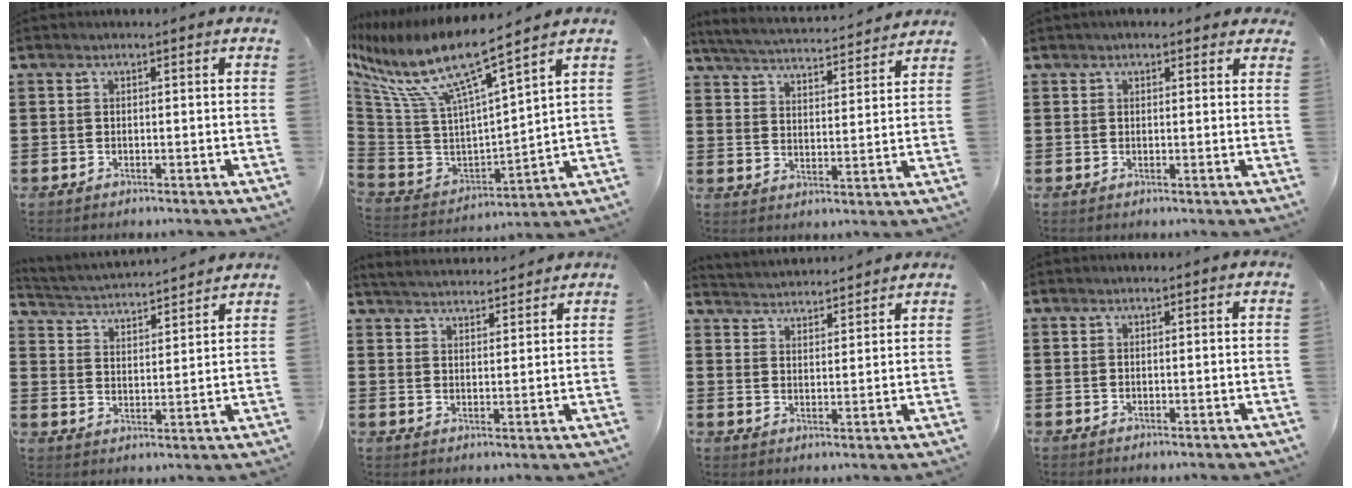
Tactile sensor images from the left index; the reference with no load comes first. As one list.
[{"total": 11.2, "force": [6.9, 1.8, 8.6], "torque": [-0.201, -0.055, 0.109]}, {"total": 4.1, "force": [4.1, -0.3, 0.7], "torque": [-0.038, -0.036, 0.063]}, {"total": 1.9, "force": [1.6, 0.8, 0.7], "torque": [-0.017, 0.008, 0.029]}, {"total": 3.0, "force": [3.0, -0.4, 0.1], "torque": [-0.022, -0.030, 0.044]}, {"total": 3.6, "force": [3.6, 0.0, 0.3], "torque": [-0.018, -0.016, 0.064]}, {"total": 3.3, "force": [3.3, -0.2, -0.5], "torque": [-0.004, -0.019, 0.057]}, {"total": 0.0}]